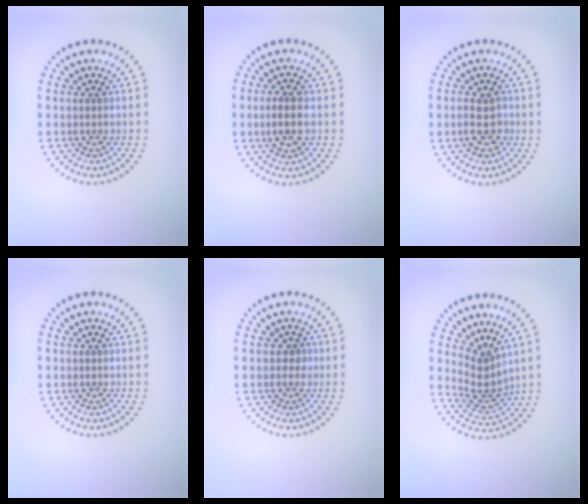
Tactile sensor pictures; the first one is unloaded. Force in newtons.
{"total": 2.7, "press": 2.7, "slide": 0.5}
{"total": 2.6, "press": 2.6, "slide": 0.2}
{"total": 0.0}
{"total": 1.0, "press": 0.8, "slide": 0.6}
{"total": 3.0, "press": 2.0, "slide": 2.2}